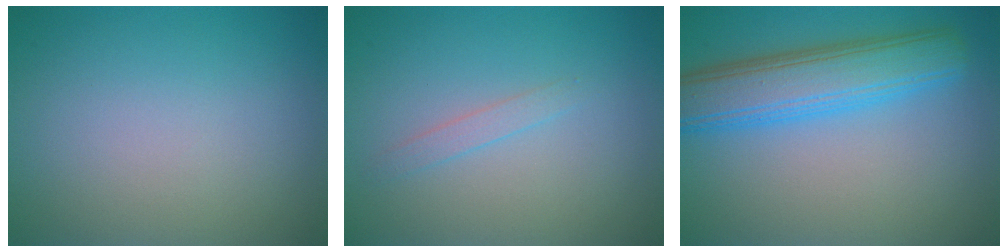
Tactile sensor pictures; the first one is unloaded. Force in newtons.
{"total": 1.0, "press": 1.0, "slide": 0.1}
{"total": 6.8, "press": 6.8, "slide": 0.1}